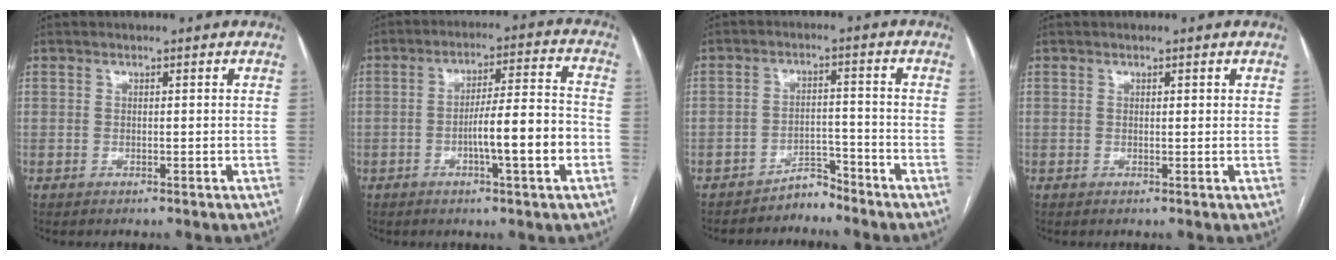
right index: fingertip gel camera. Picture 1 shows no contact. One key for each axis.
{"total": 9.9, "fx": -3.0, "fy": 0.5, "fz": 9.4, "tx": -0.152, "ty": 0.011, "tz": -0.047}
{"total": 3.4, "fx": -3.2, "fy": 0.9, "fz": 0.0, "tx": 0.006, "ty": -0.001, "tz": -0.054}
{"total": 0.6, "fx": 0.4, "fy": 0.1, "fz": 0.4, "tx": -0.009, "ty": -0.001, "tz": 0.004}